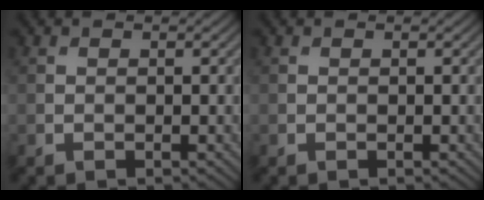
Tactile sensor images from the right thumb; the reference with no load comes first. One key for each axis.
{"total": 0.0}